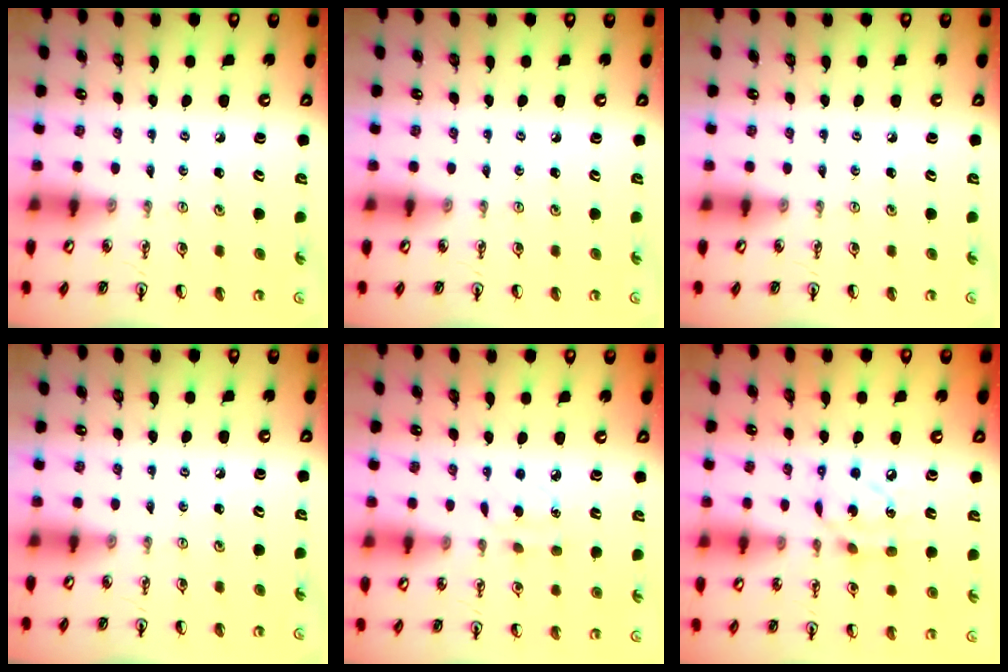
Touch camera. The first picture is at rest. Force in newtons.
{"total": 0.0}
{"total": 0.0}
{"total": 0.0}
{"total": 4.7, "press": 4.7, "slide": 0.6}
{"total": 9.9, "press": 9.9, "slide": 0.4}